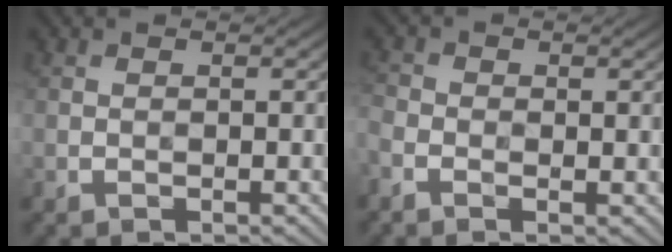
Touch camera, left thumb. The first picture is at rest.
{"total": 2.5, "force": [-1.1, 1.7, 1.5], "torque": [-0.042, -0.003, -0.031]}